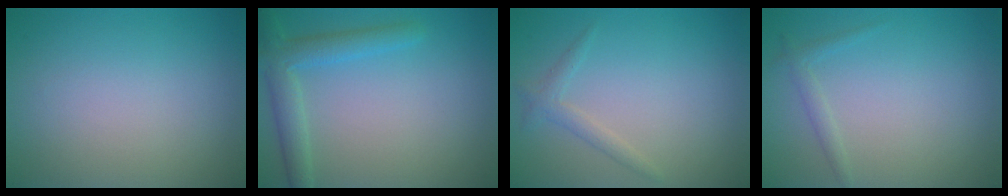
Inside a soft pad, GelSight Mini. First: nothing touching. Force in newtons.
{"total": 3.3, "press": 3.3, "slide": 0.2}
{"total": 1.4, "press": 1.4, "slide": 0.1}
{"total": 1.0, "press": 1.0, "slide": 0.0}